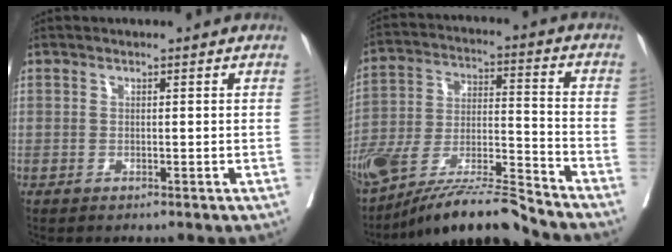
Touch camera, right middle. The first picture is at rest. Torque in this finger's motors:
{"motor_torque": [1.05, -1.09, 0.45, 0.16]}